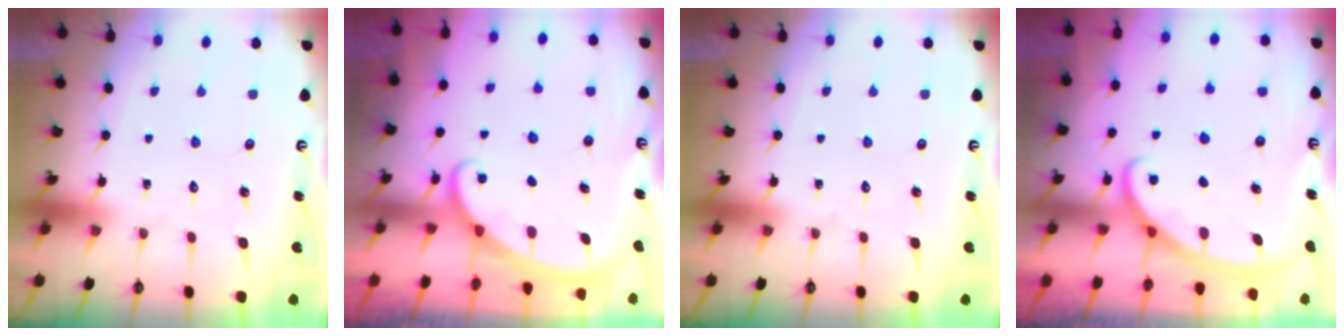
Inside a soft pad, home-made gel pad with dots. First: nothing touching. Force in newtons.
{"total": 2.2, "press": 2.2, "slide": 0.4}
{"total": 0.0}
{"total": 2.8, "press": 2.8, "slide": 0.4}